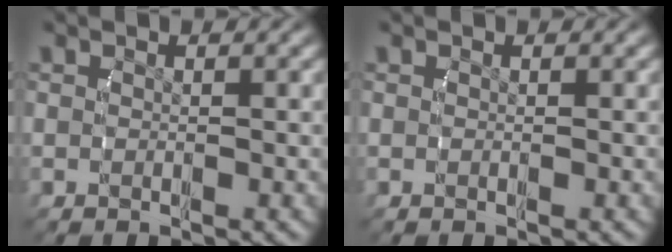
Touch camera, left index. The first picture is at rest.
{"total": 0.0}